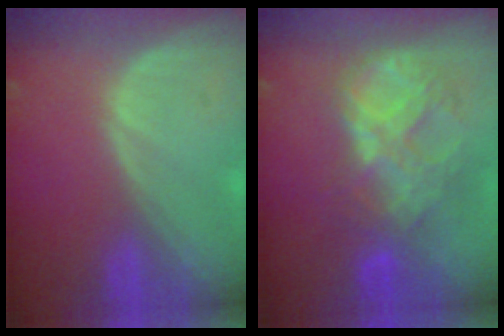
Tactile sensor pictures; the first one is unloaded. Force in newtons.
{"total": 9.1, "press": 7.8, "slide": 4.7}